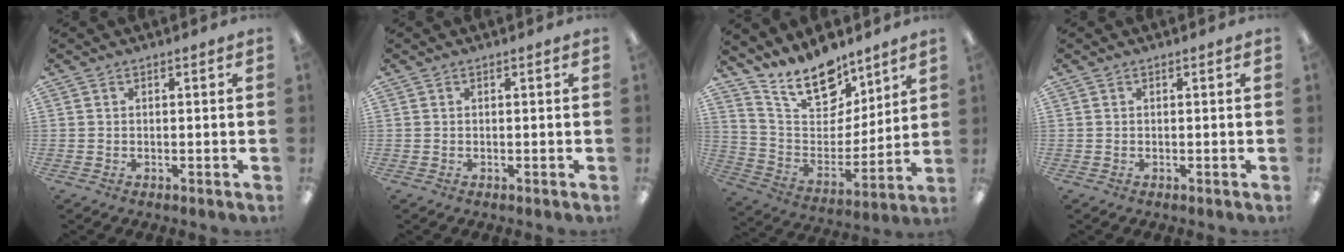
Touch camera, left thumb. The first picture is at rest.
{"total": 0.0}
{"total": 16.4, "force": [13.0, 7.8, 6.4], "torque": [-0.127, -0.082, 0.239]}
{"total": 0.0}